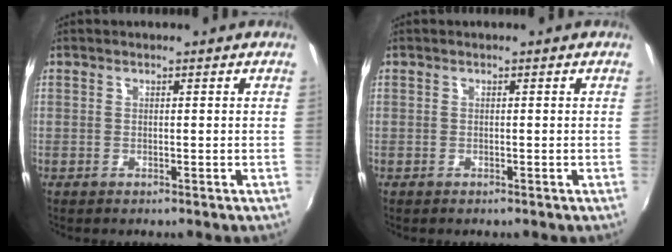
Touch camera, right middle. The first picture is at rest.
{"total": 0.0}